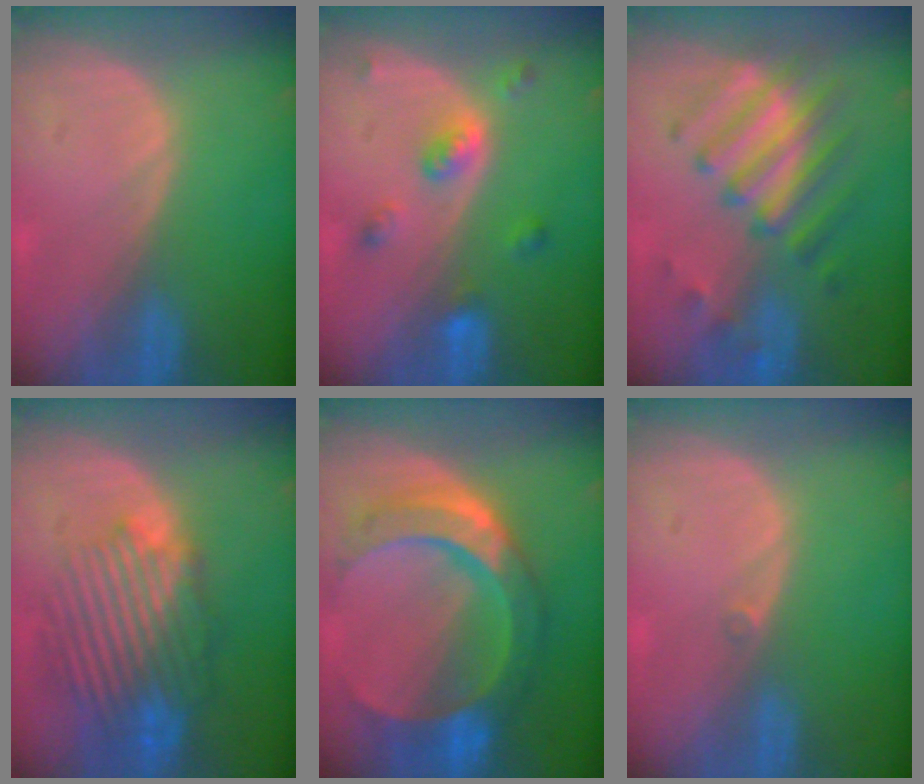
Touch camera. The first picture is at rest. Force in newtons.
{"total": 5.0, "press": 4.4, "slide": 2.5}
{"total": 8.2, "press": 8.1, "slide": 1.2}
{"total": 10.2, "press": 9.7, "slide": 3.4}
{"total": 11.1, "press": 11.0, "slide": 1.1}
{"total": 0.6, "press": 0.5, "slide": 0.3}